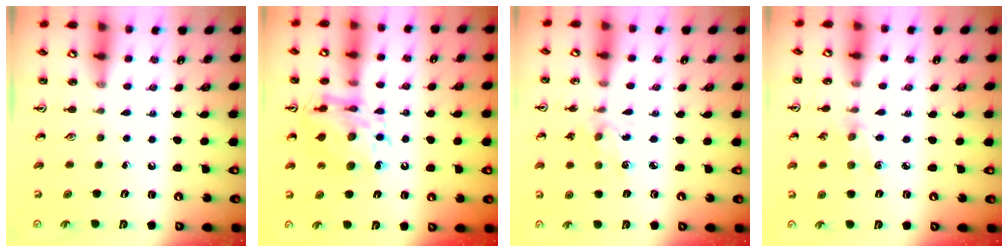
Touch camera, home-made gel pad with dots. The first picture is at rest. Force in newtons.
{"total": 11.7, "press": 11.6, "slide": 1.2}
{"total": 2.1, "press": 2.0, "slide": 0.7}
{"total": 6.1, "press": 6.1, "slide": 0.7}